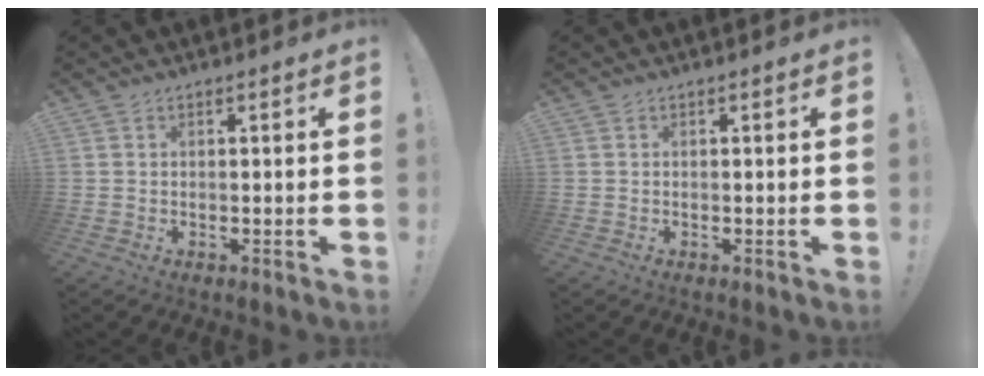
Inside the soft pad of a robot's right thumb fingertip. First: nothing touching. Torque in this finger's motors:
{"motor_torque": [0.09, -0.01, 0.16, -0.05, -0.01]}